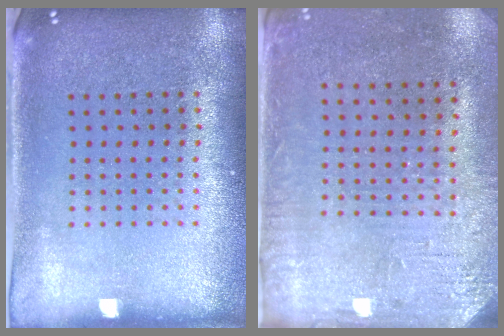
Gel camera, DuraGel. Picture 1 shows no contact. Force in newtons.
{"total": 3.2, "press": 2.6, "slide": 1.8}